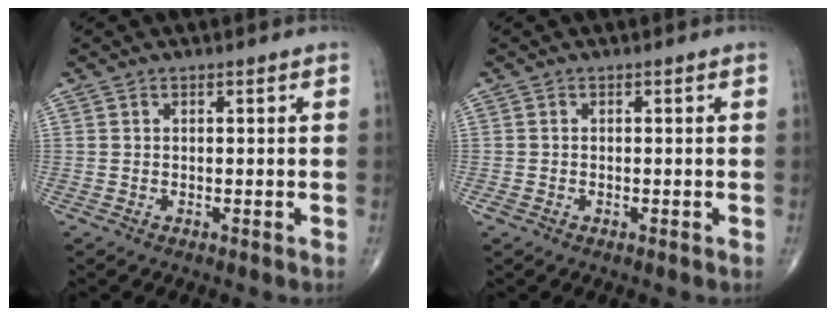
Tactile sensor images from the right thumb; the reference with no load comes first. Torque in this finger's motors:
{"motor_torque": [0.44, 0.27, -0.17, -0.11, 0.02]}